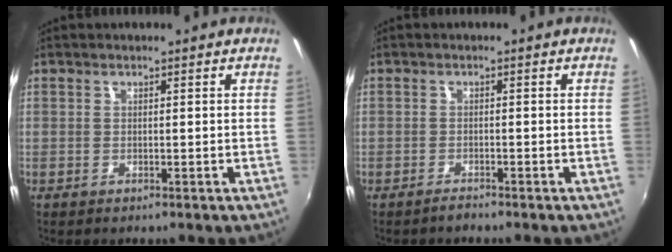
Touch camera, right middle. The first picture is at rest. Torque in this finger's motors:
{"motor_torque": [0.46, -0.52, 0.17, 0.07]}